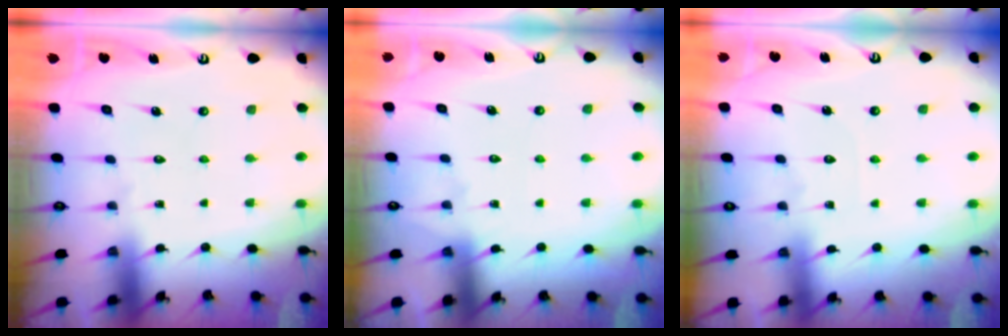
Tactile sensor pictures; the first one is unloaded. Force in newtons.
{"total": 3.6, "press": 3.6, "slide": 0.6}
{"total": 2.4, "press": 2.4, "slide": 0.4}